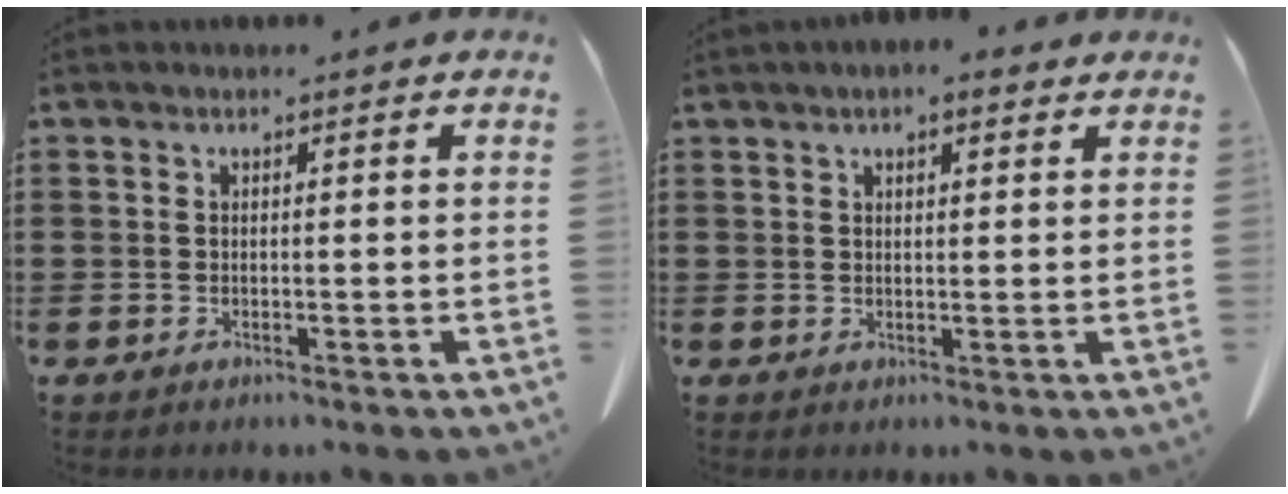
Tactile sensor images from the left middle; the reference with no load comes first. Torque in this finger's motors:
{"motor_torque": [1.80, 0.33, 0.50, 0.10]}